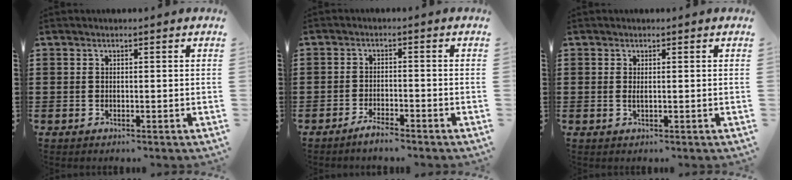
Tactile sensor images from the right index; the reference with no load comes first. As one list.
[{"total": 2.2, "force": [-2.1, 0.2, 0.7], "torque": [-0.016, 0.005, -0.040]}, {"total": 0.8, "force": [0.1, 0.1, 0.8], "torque": [-0.015, 0.000, 0.002]}]